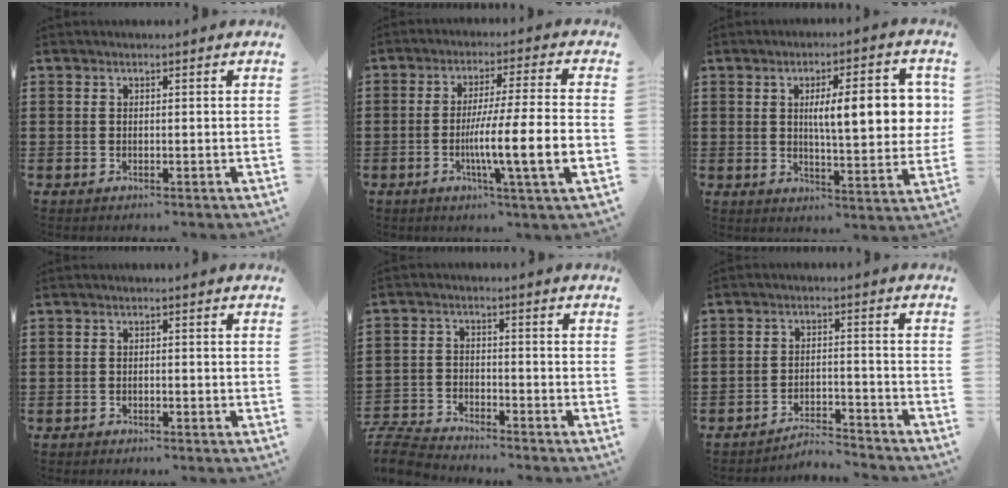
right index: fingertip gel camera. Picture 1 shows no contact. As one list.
[{"total": 10.2, "force": [-2.9, 0.0, 9.8], "torque": [-0.170, -0.012, -0.053]}, {"total": 10.9, "force": [2.1, 3.1, 10.2], "torque": [-0.158, -0.002, 0.028]}, {"total": 0.7, "force": [-0.6, 0.2, 0.2], "torque": [-0.006, -0.003, -0.011]}, {"total": 5.2, "force": [-5.2, 0.5, 0.6], "torque": [-0.036, -0.004, -0.112]}, {"total": 4.0, "force": [-4.0, 0.1, 0.6], "torque": [-0.016, 0.002, -0.085]}]